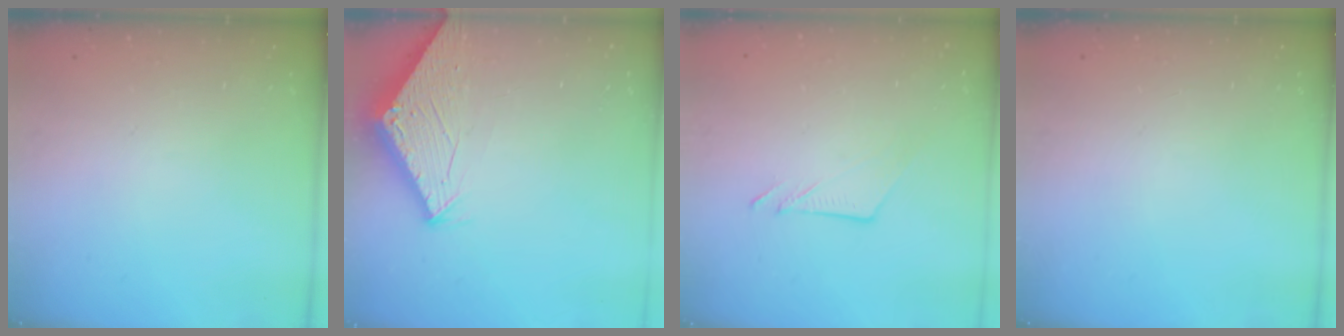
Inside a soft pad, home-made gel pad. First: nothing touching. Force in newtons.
{"total": 2.8, "press": 2.8, "slide": 0.2}
{"total": 5.6, "press": 5.6, "slide": 0.5}
{"total": 0.0}